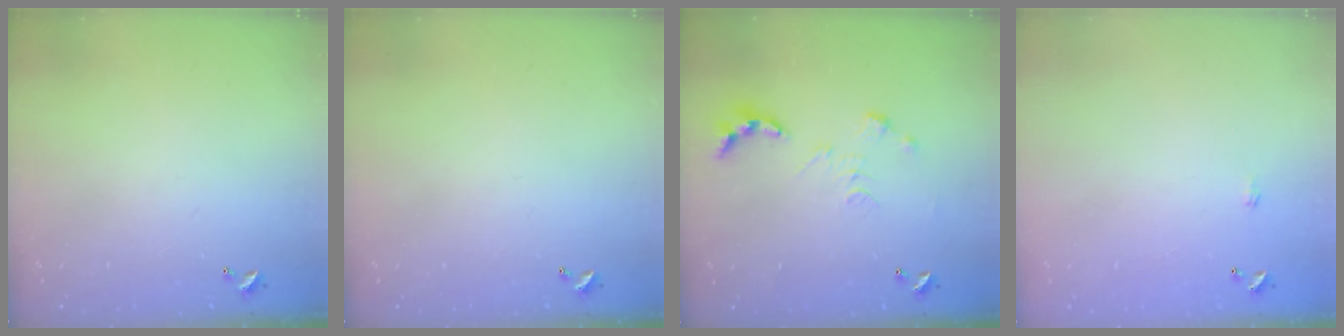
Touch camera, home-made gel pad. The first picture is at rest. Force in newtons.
{"total": 0.0}
{"total": 0.0}
{"total": 0.6, "press": 0.6, "slide": 0.2}